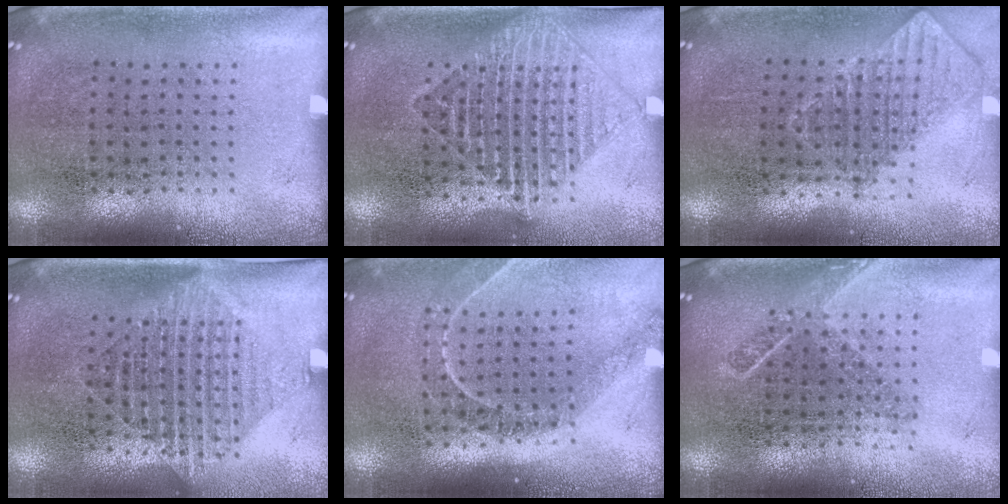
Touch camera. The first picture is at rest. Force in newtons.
{"total": 1.6, "press": 1.4, "slide": 0.8}
{"total": 0.9, "press": 0.9, "slide": 0.1}
{"total": 1.5, "press": 1.2, "slide": 0.9}
{"total": 1.2, "press": 1.1, "slide": 0.4}
{"total": 1.8, "press": 1.3, "slide": 1.2}